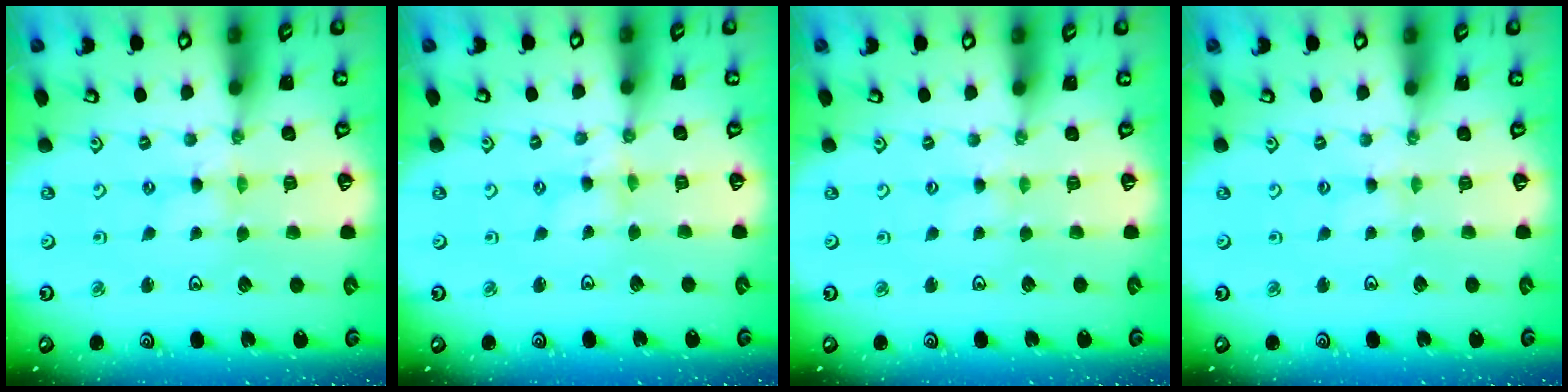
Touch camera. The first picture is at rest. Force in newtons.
{"total": 1.6, "press": 1.6, "slide": 0.2}
{"total": 1.2, "press": 1.2, "slide": 0.2}
{"total": 1.5, "press": 1.5, "slide": 0.3}